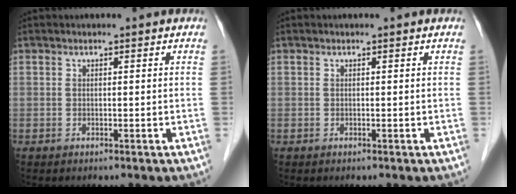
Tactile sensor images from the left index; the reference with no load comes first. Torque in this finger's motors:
{"motor_torque": [-0.01, 0.01, 0.00, -0.01]}